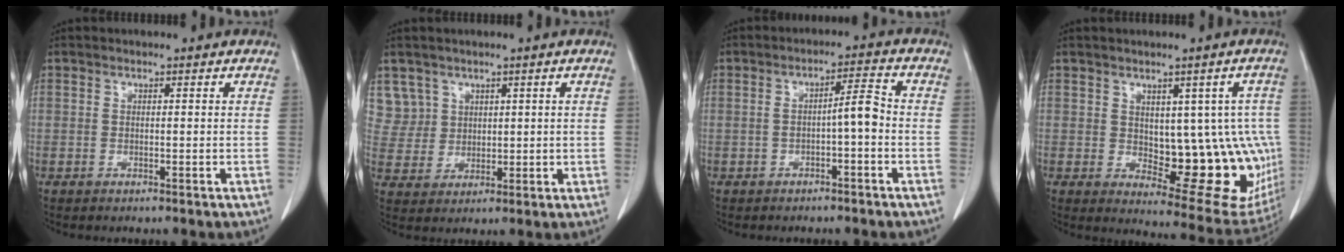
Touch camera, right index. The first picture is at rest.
{"total": 5.8, "force": [3.2, 4.8, -0.5], "torque": [0.020, 0.007, 0.071]}
{"total": 4.1, "force": [-0.9, 0.5, 3.9], "torque": [-0.060, 0.017, -0.011]}
{"total": 14.3, "force": [-0.3, 6.7, 12.7], "torque": [-0.121, 0.008, 0.018]}